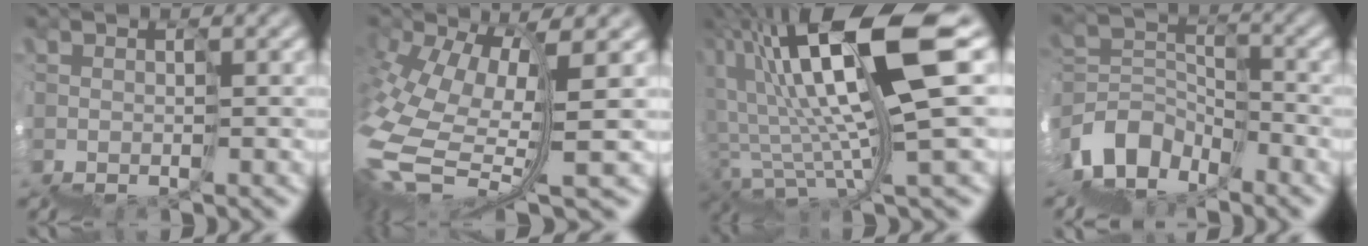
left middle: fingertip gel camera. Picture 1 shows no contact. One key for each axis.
{"total": 7.1, "fx": 1.2, "fy": 2.6, "fz": 6.5, "tx": -0.167, "ty": 0.006, "tz": 0.029}
{"total": 10.8, "fx": 5.4, "fy": 1.4, "fz": 9.3, "tx": -0.151, "ty": 0.034, "tz": 0.101}
{"total": 3.1, "fx": -2.3, "fy": 1.9, "fz": -0.9, "tx": 0.024, "ty": 0.029, "tz": -0.061}